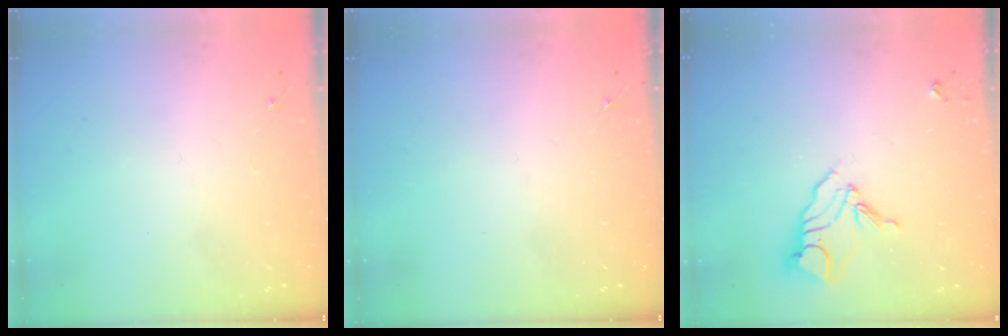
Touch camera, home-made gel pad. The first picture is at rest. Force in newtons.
{"total": 0.0}
{"total": 10.7, "press": 10.6, "slide": 1.0}